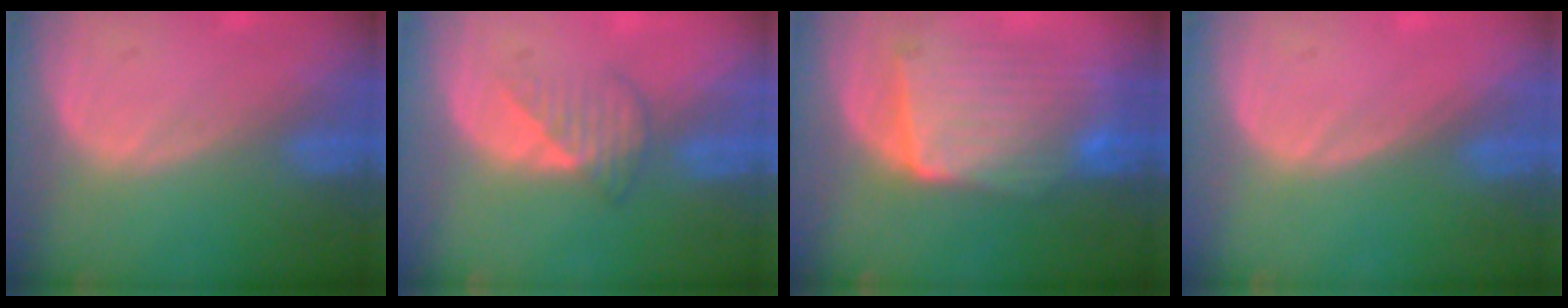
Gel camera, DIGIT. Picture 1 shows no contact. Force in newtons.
{"total": 3.5, "press": 3.2, "slide": 1.4}
{"total": 9.1, "press": 8.6, "slide": 2.7}
{"total": 0.0}